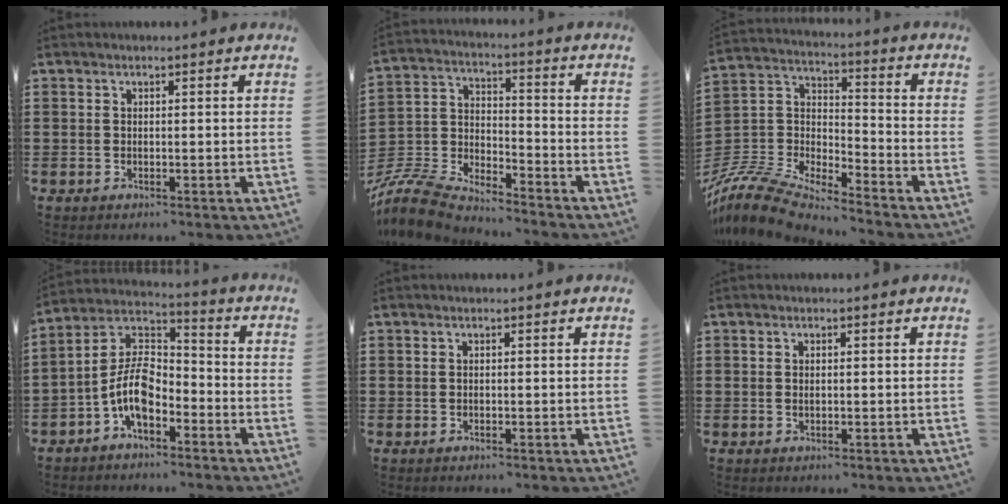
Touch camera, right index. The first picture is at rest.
{"total": 8.1, "force": [-7.8, 1.5, 1.8], "torque": [-0.068, -0.004, -0.164]}
{"total": 9.8, "force": [-9.2, 1.8, 2.9], "torque": [-0.093, 0.000, -0.193]}
{"total": 9.0, "force": [-4.0, 4.5, 6.6], "torque": [-0.166, -0.007, -0.085]}
{"total": 0.0}
{"total": 1.1, "force": [0.1, 0.5, 1.0], "torque": [-0.021, 0.003, 0.000]}